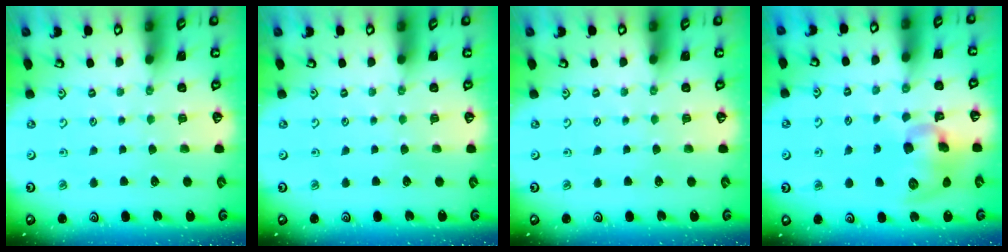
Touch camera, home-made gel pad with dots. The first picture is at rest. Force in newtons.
{"total": 0.0}
{"total": 0.0}
{"total": 11.5, "press": 11.3, "slide": 1.8}